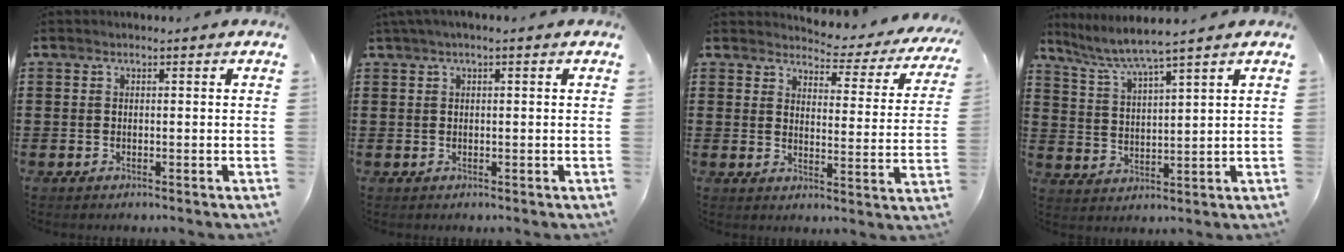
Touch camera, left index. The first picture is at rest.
{"total": 1.1, "force": [0.3, 0.0, 1.1], "torque": [-0.018, -0.002, 0.006]}
{"total": 3.1, "force": [2.9, 0.4, 0.7], "torque": [-0.027, -0.031, 0.042]}
{"total": 4.9, "force": [4.2, -0.6, 2.5], "torque": [-0.065, -0.022, 0.068]}